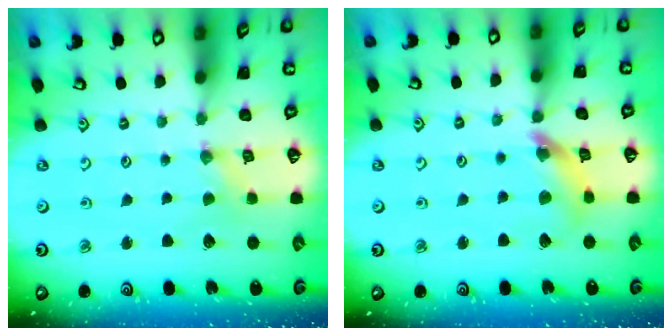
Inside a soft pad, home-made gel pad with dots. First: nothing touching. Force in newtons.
{"total": 9.9, "press": 9.9, "slide": 1.2}